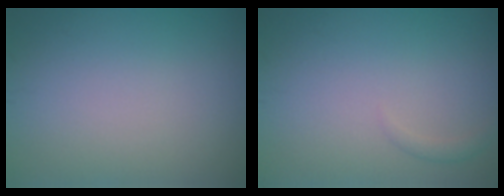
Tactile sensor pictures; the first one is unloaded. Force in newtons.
{"total": 0.8, "press": 0.8, "slide": 0.0}